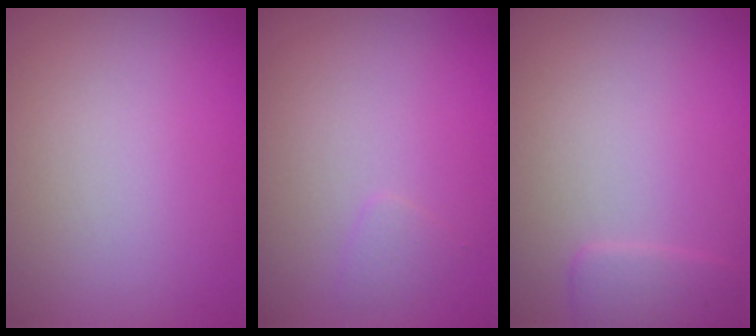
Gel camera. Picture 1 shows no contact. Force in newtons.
{"total": 0.7, "press": 0.7, "slide": 0.0}
{"total": 1.6, "press": 1.6, "slide": 0.1}